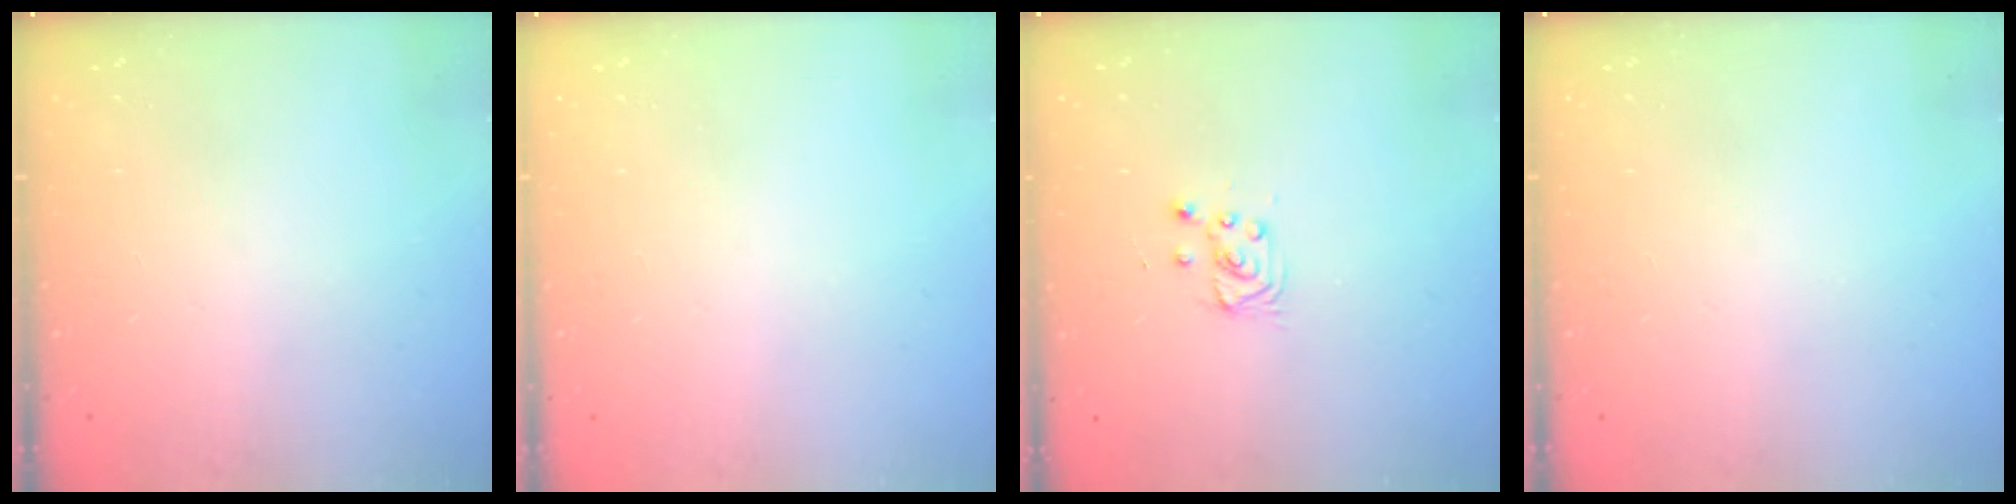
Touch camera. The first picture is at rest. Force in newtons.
{"total": 0.0}
{"total": 2.9, "press": 2.9, "slide": 0.4}
{"total": 0.0}